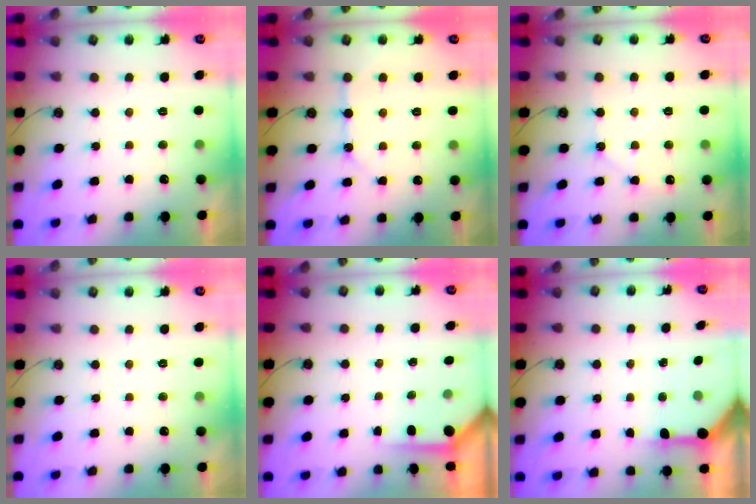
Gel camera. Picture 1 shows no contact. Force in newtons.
{"total": 9.0, "press": 9.0, "slide": 0.9}
{"total": 6.7, "press": 6.6, "slide": 0.8}
{"total": 0.0}
{"total": 3.6, "press": 3.6, "slide": 0.3}
{"total": 7.2, "press": 7.2, "slide": 0.5}